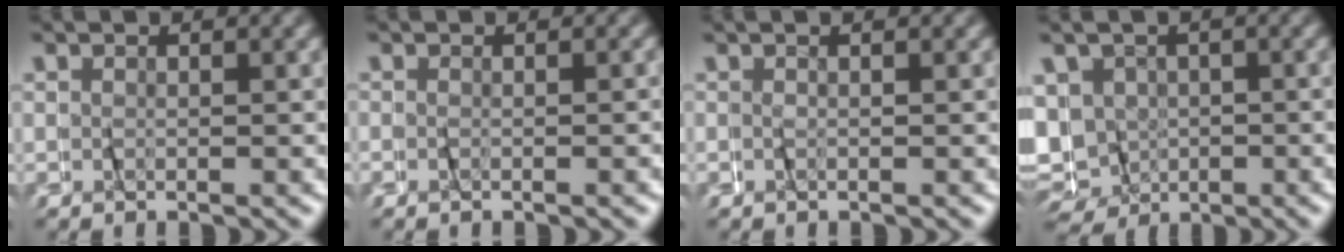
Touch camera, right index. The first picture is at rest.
{"total": 0.8, "force": [-0.6, -0.6, 0.1], "torque": [-0.005, -0.001, -0.009]}
{"total": 0.6, "force": [-0.2, -0.5, 0.3], "torque": [-0.013, 0.001, -0.004]}
{"total": 10.1, "force": [-1.9, 9.5, 3.0], "torque": [-0.103, -0.038, -0.030]}